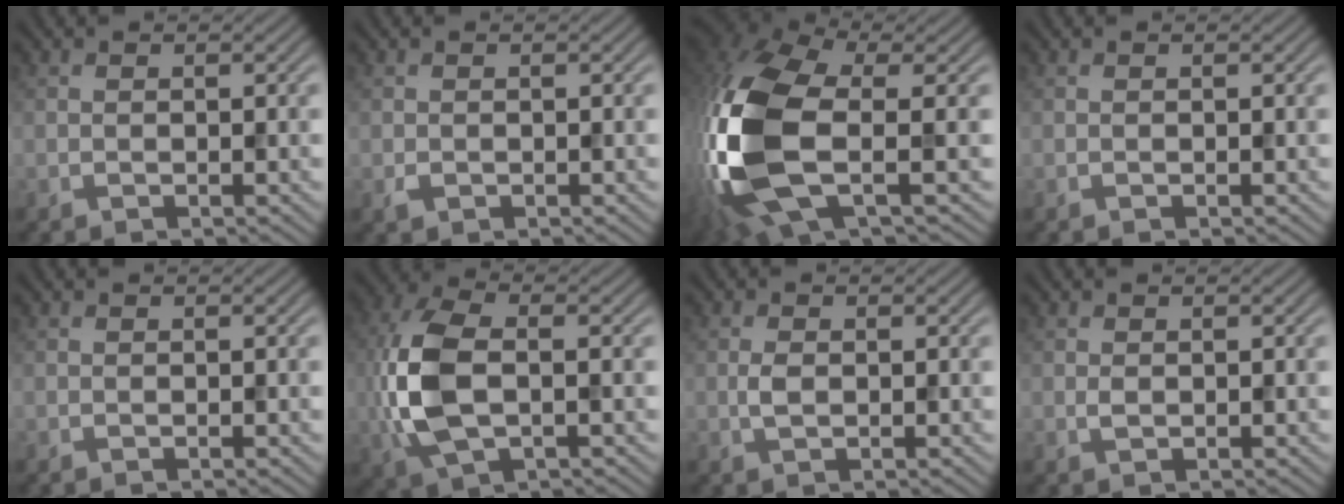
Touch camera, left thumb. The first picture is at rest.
{"total": 0.7, "force": [-0.2, 0.6, 0.3], "torque": [-0.007, -0.005, -0.002]}
{"total": 17.0, "force": [-2.6, 8.0, 14.7], "torque": [-0.376, -0.019, -0.049]}
{"total": 0.0}
{"total": 0.0}
{"total": 10.6, "force": [-0.8, 5.7, 8.9], "torque": [-0.231, -0.003, -0.016]}
{"total": 1.5, "force": [0.0, 0.8, 1.3], "torque": [-0.029, 0.002, -0.001]}
{"total": 0.7, "force": [0.2, 0.4, 0.5], "torque": [-0.012, 0.001, 0.003]}